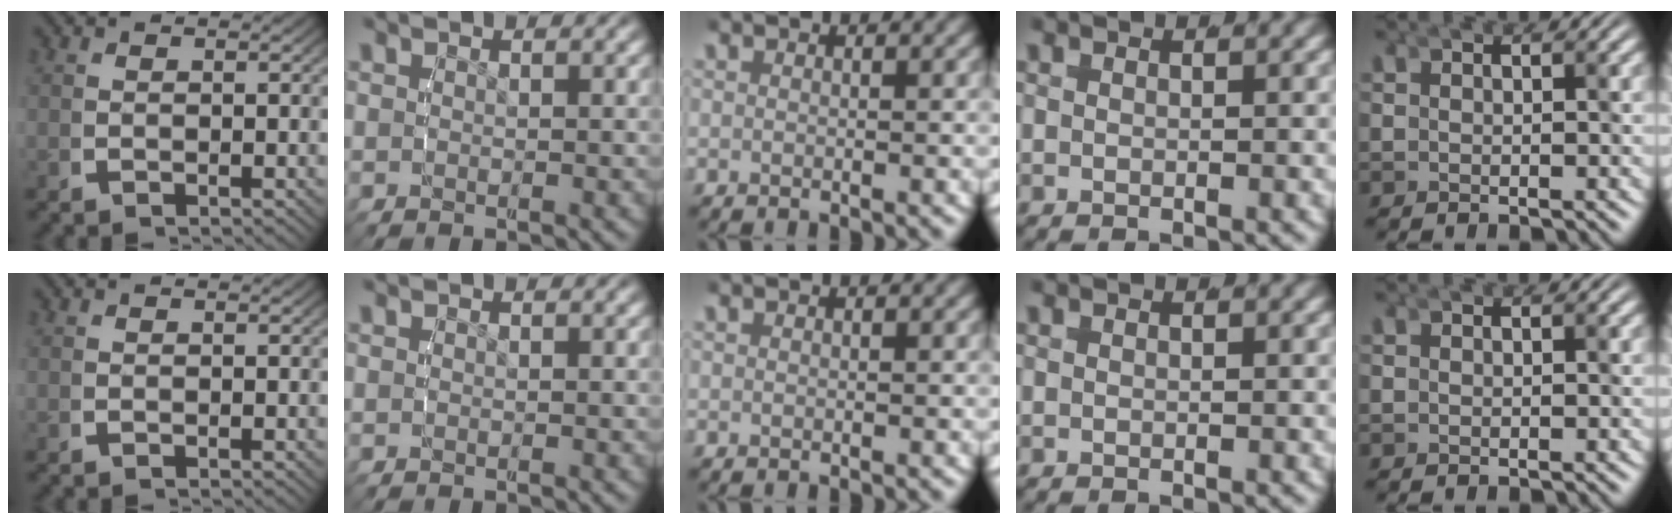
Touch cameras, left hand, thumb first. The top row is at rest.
{}